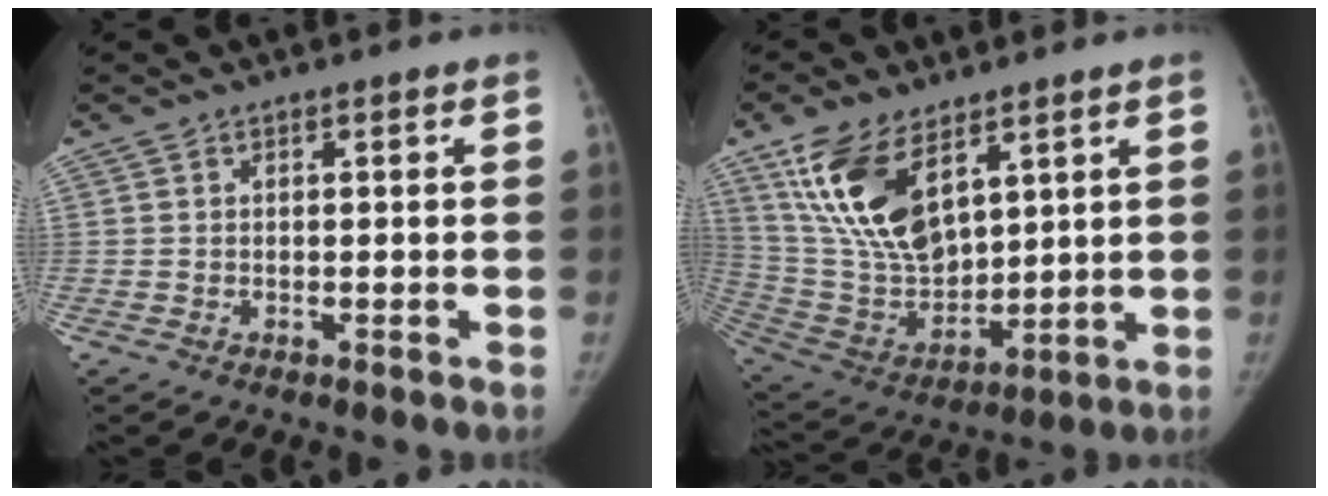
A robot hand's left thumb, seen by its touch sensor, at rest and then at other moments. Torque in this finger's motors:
{"motor_torque": [1.36, 1.41, 1.42, -1.35, 0.16]}